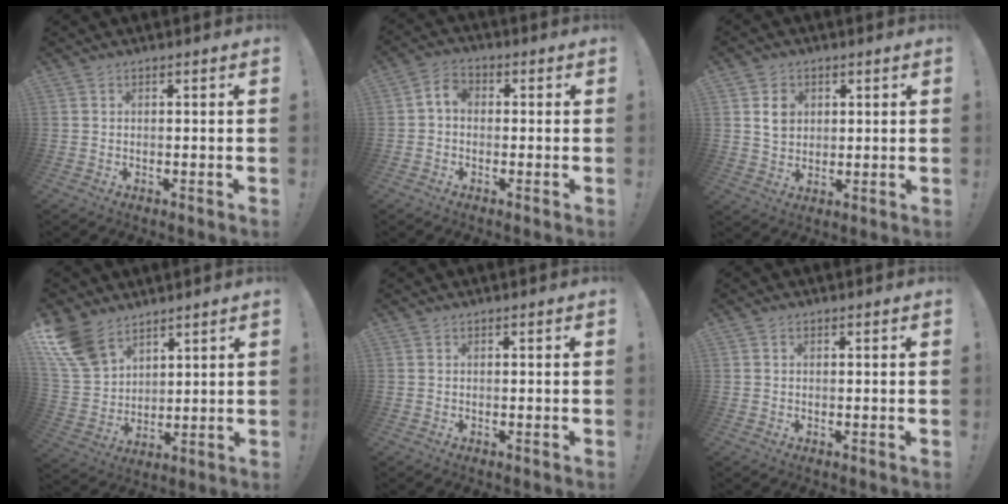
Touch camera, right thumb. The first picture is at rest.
{"total": 4.3, "force": [-0.6, 3.1, 3.0], "torque": [-0.056, 0.016, -0.008]}
{"total": 5.9, "force": [1.8, 5.1, 2.4], "torque": [-0.028, -0.002, 0.033]}
{"total": 14.0, "force": [9.5, 8.2, 6.1], "torque": [-0.123, -0.056, 0.186]}
{"total": 0.0}
{"total": 0.0}